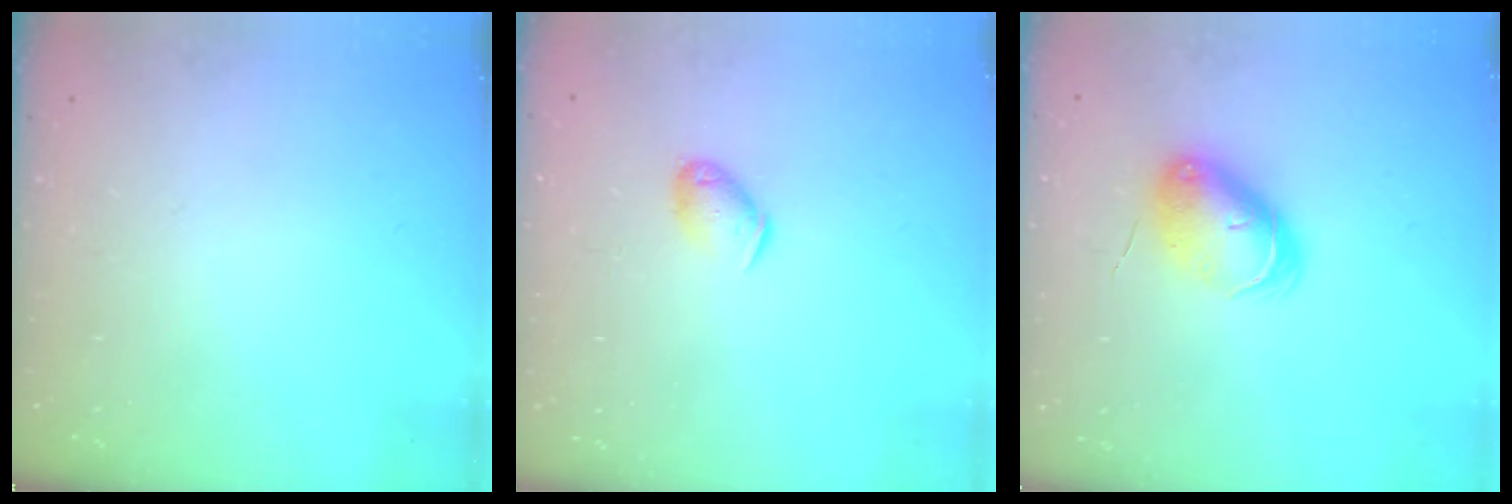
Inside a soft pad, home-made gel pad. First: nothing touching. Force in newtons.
{"total": 6.4, "press": 6.4, "slide": 0.5}
{"total": 7.6, "press": 7.5, "slide": 0.8}